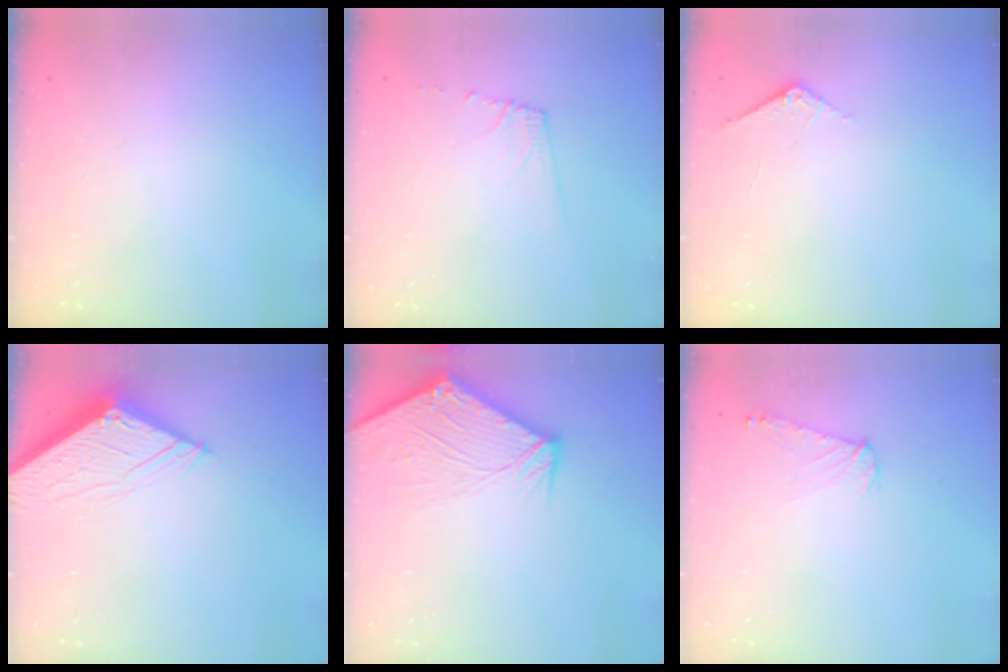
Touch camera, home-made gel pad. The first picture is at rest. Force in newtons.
{"total": 6.1, "press": 6.1, "slide": 0.6}
{"total": 6.1, "press": 6.1, "slide": 0.5}
{"total": 6.6, "press": 6.6, "slide": 0.7}
{"total": 9.6, "press": 9.5, "slide": 1.2}
{"total": 7.3, "press": 7.2, "slide": 0.7}